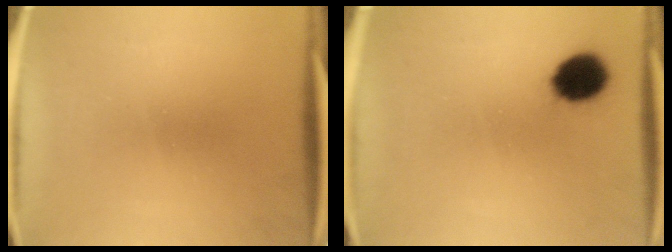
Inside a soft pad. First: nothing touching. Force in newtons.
{"total": 9.1}